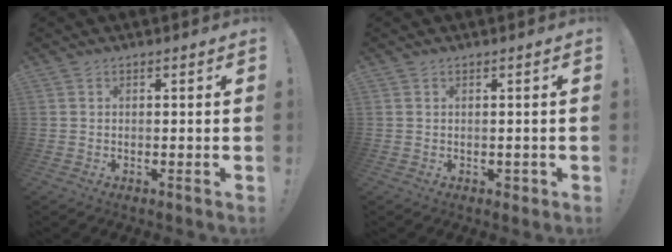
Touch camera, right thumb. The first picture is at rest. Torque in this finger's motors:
{"motor_torque": [0.21, 0.31, -0.17, 0.08, 0.05]}